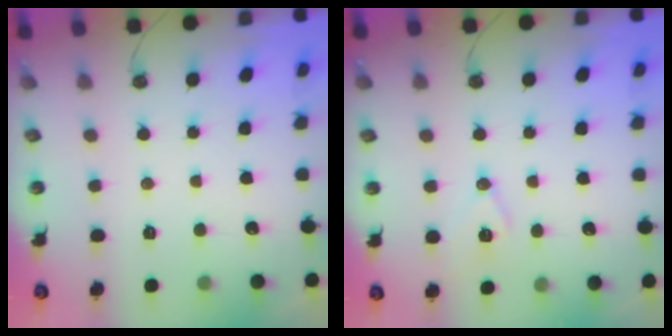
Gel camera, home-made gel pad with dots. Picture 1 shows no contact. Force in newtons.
{"total": 9.2, "press": 8.4, "slide": 3.7}